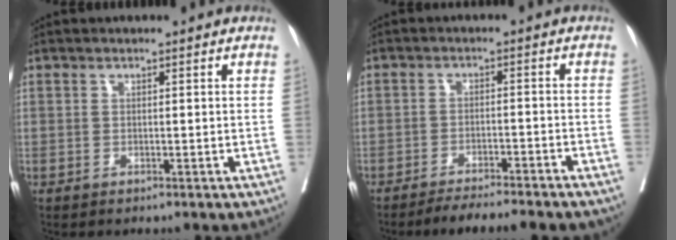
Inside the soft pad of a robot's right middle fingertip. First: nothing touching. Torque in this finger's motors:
{"motor_torque": [1.04, -1.10, 0.19, 0.06]}